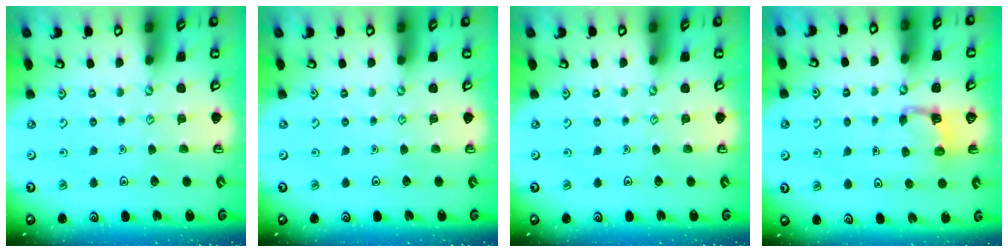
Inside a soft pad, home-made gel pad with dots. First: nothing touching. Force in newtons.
{"total": 0.0}
{"total": 0.0}
{"total": 3.4, "press": 3.4, "slide": 0.6}